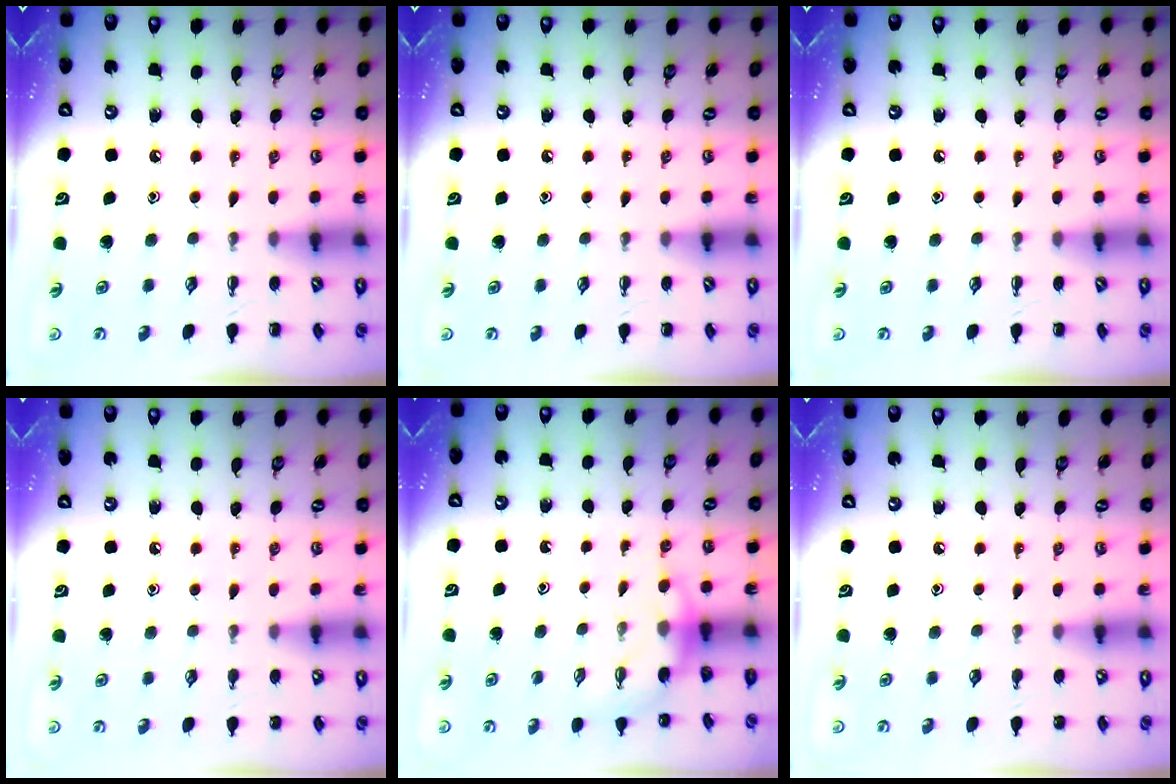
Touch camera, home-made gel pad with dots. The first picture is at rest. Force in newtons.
{"total": 0.0}
{"total": 0.0}
{"total": 4.9, "press": 4.7, "slide": 1.5}
{"total": 4.6, "press": 4.5, "slide": 1.0}
{"total": 4.3, "press": 4.0, "slide": 1.6}